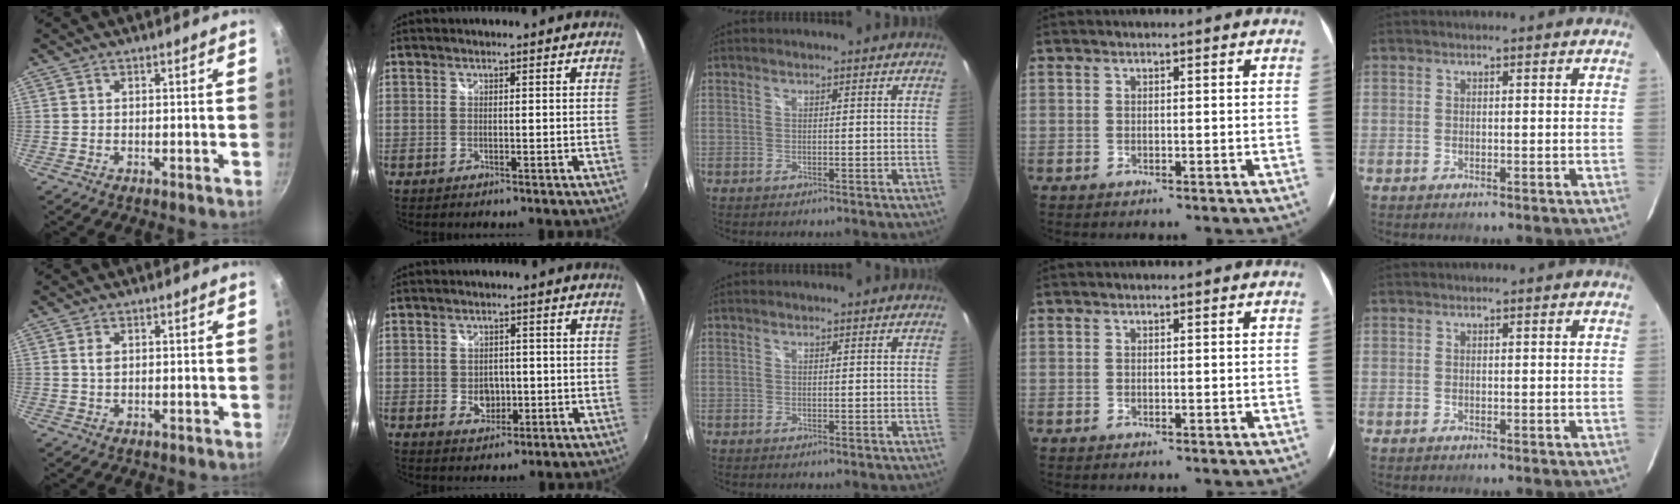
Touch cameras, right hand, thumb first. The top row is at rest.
{"thumb": {"total": 1.9, "force": [0.5, 1.2, 1.3], "torque": [-0.024, -0.001, 0.010]}, "index": {"total": 4.5, "force": [-0.8, 3.6, 2.6], "torque": [-0.044, -0.003, -0.011]}}